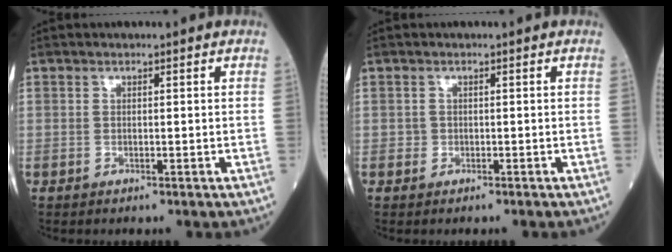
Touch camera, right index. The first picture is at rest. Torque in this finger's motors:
{"motor_torque": [-0.02, -0.07, 0.12, -0.01]}